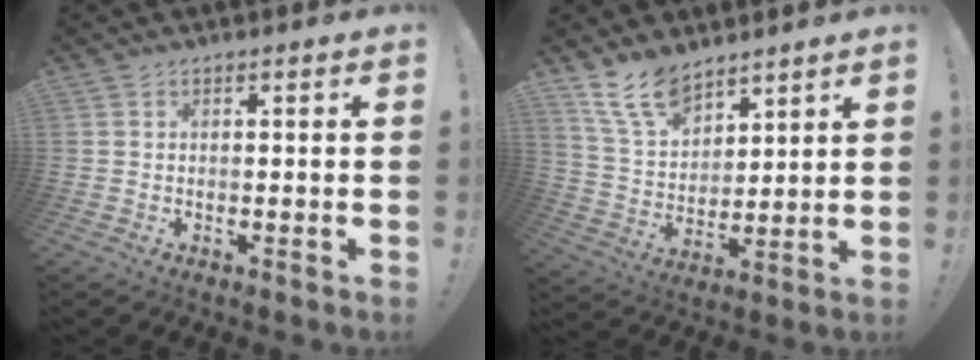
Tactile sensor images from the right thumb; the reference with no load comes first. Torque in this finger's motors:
{"motor_torque": [0.10, 0.13, 0.40, 0.40, 0.01]}